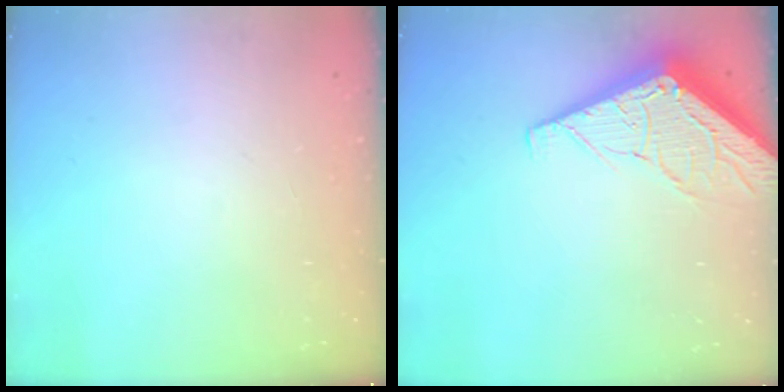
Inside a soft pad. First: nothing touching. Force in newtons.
{"total": 6.2, "press": 6.2, "slide": 0.6}